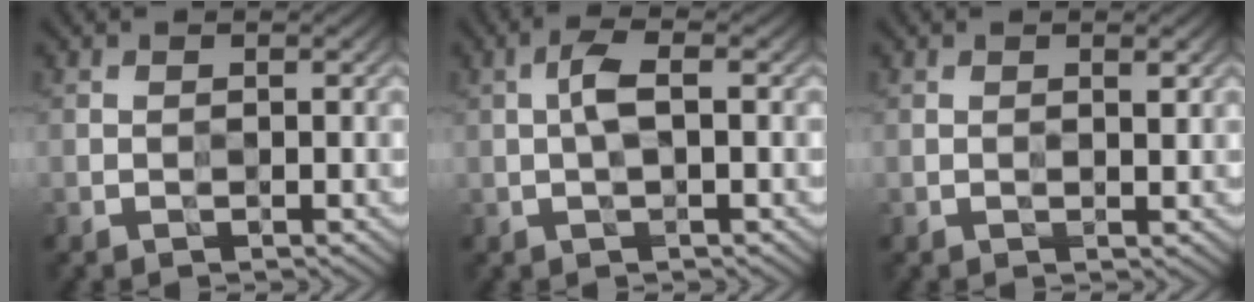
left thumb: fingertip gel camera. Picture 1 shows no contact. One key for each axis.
{"total": 2.7, "fx": 0.3, "fy": 0.6, "fz": 2.6, "tx": -0.059, "ty": 0.009, "tz": 0.000}
{"total": 1.1, "fx": 0.7, "fy": 0.0, "fz": 0.8, "tx": -0.017, "ty": 0.000, "tz": 0.010}